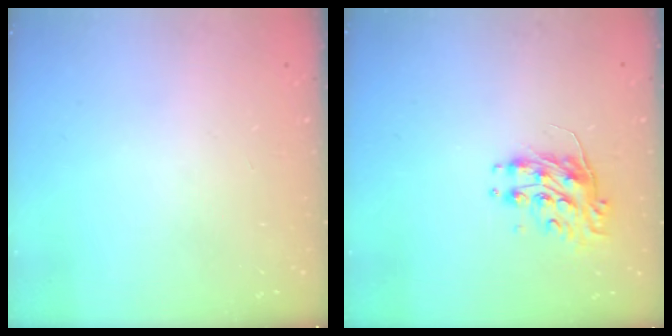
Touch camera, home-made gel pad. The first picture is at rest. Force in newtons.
{"total": 8.7, "press": 8.7, "slide": 0.3}